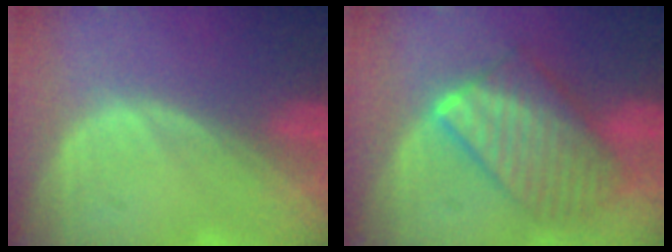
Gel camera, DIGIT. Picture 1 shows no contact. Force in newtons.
{"total": 10.0, "press": 9.9, "slide": 0.8}